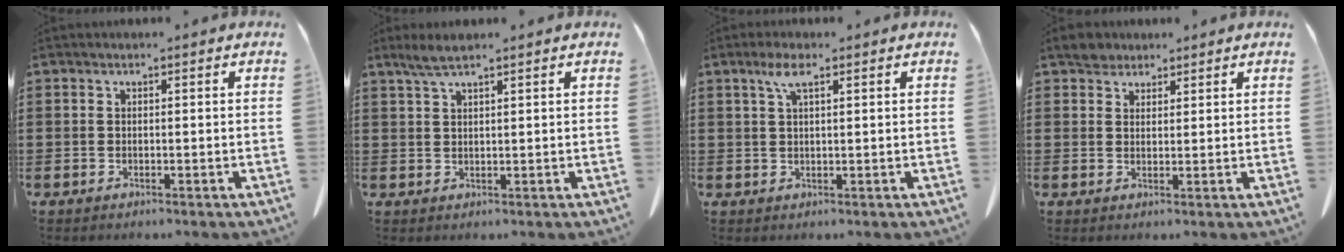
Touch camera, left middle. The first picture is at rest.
{"total": 2.8, "force": [2.1, 0.4, 1.9], "torque": [-0.040, 0.002, 0.038]}
{"total": 3.6, "force": [1.9, 0.9, 2.9], "torque": [-0.062, 0.007, 0.031]}
{"total": 2.9, "force": [2.5, 1.4, 0.4], "torque": [-0.009, 0.005, 0.048]}